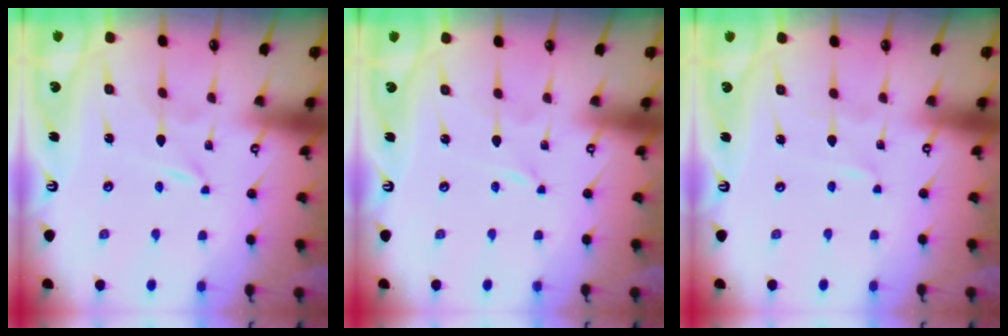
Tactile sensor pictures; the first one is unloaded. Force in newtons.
{"total": 0.0}
{"total": 0.0}